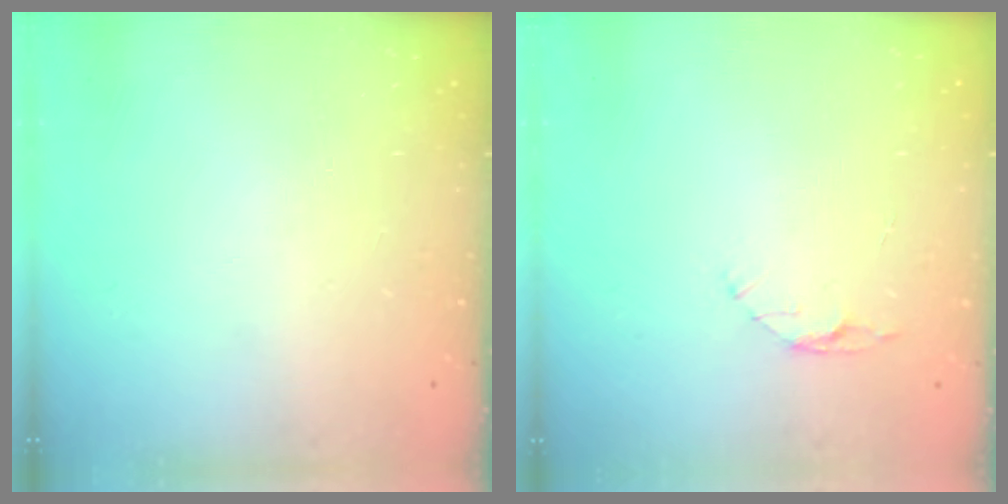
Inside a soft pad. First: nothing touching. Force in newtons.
{"total": 4.3, "press": 4.3, "slide": 0.5}